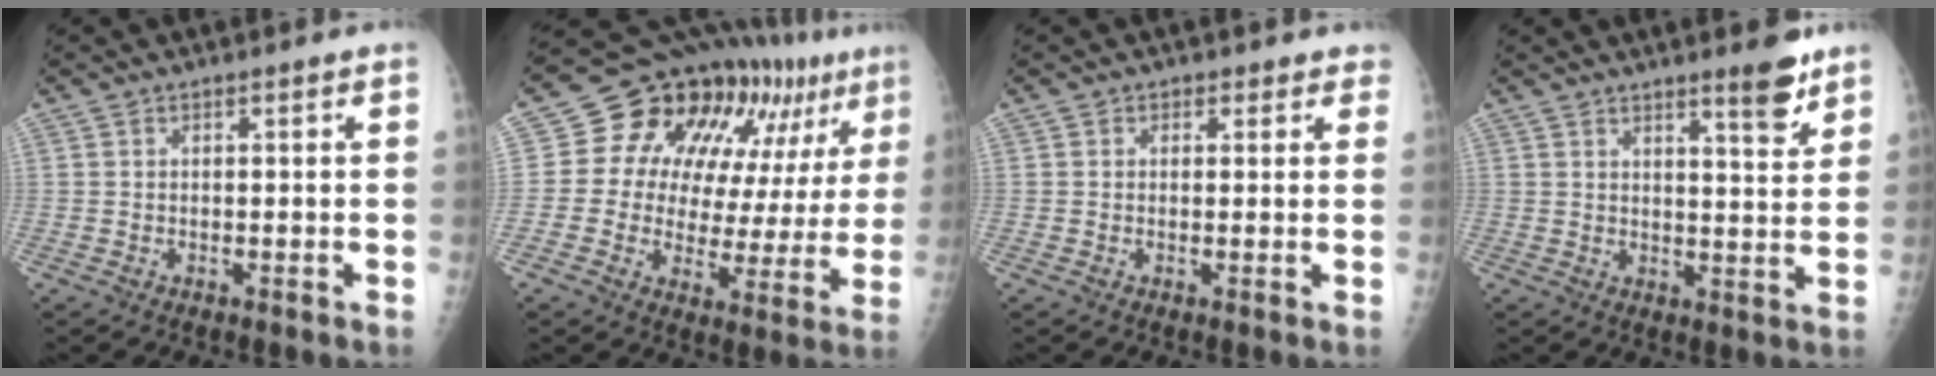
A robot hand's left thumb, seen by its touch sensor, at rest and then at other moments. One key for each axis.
{"total": 21.9, "fx": 9.9, "fy": 12.2, "fz": 15.2, "tx": -0.157, "ty": 0.008, "tz": 0.140}
{"total": 2.0, "fx": 1.1, "fy": 1.6, "fz": 0.2, "tx": 0.027, "ty": -0.002, "tz": 0.005}
{"total": 6.4, "fx": 4.7, "fy": 1.1, "fz": 4.2, "tx": -0.048, "ty": -0.035, "tz": 0.065}